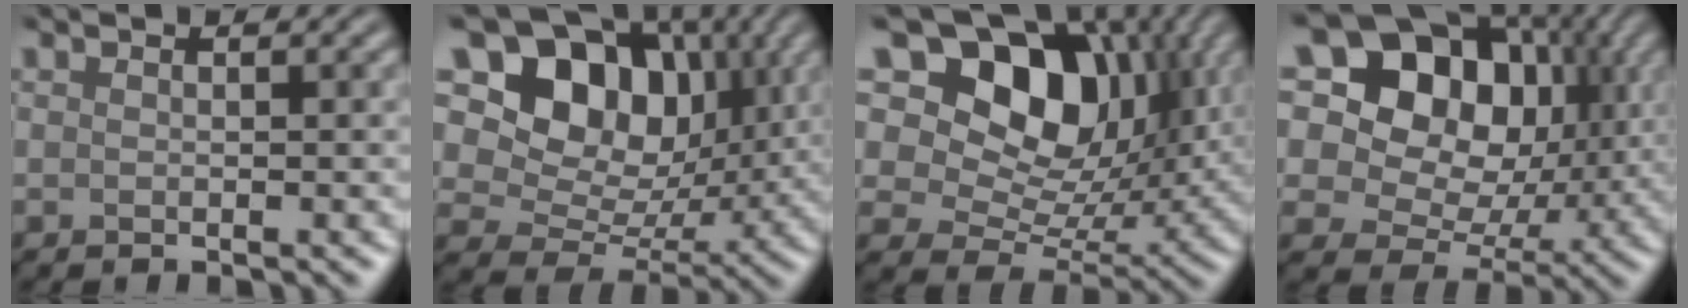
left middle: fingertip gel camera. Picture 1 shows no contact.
{"total": 10.9, "force": [4.6, 8.1, 5.7], "torque": [-0.099, 0.015, 0.081]}
{"total": 13.3, "force": [6.7, 8.6, 7.6], "torque": [-0.132, 0.026, 0.115]}
{"total": 15.8, "force": [6.9, 11.4, 8.4], "torque": [-0.182, 0.076, 0.123]}